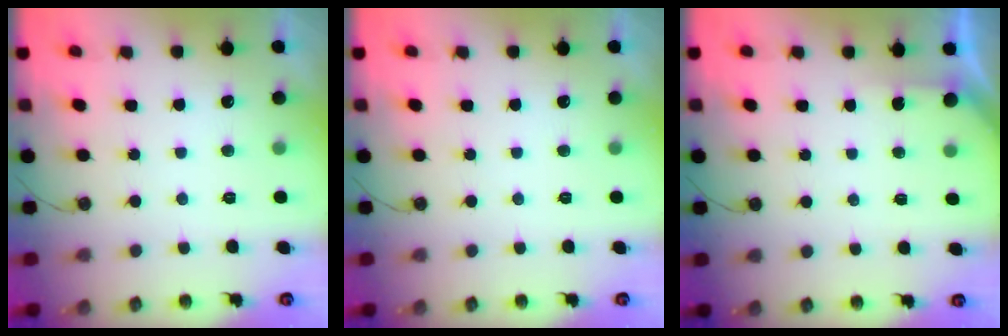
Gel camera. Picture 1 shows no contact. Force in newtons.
{"total": 0.0}
{"total": 1.5, "press": 1.5, "slide": 0.2}